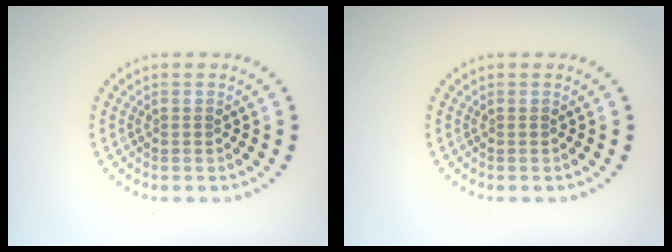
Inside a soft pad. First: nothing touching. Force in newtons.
{"total": 0.0}